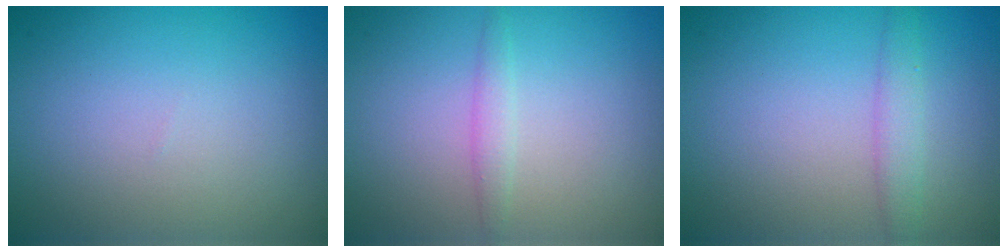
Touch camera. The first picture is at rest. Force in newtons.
{"total": 1.2, "press": 1.2, "slide": 0.1}
{"total": 1.9, "press": 1.9, "slide": 0.1}